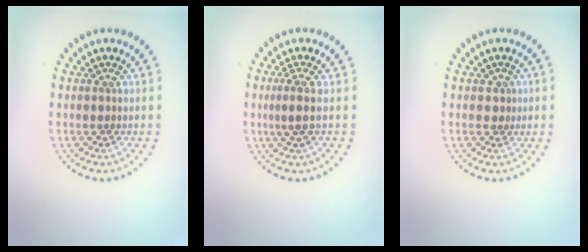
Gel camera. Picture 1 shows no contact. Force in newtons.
{"total": 2.0, "press": 1.4, "slide": 1.5}
{"total": 0.9, "press": 0.8, "slide": 0.5}